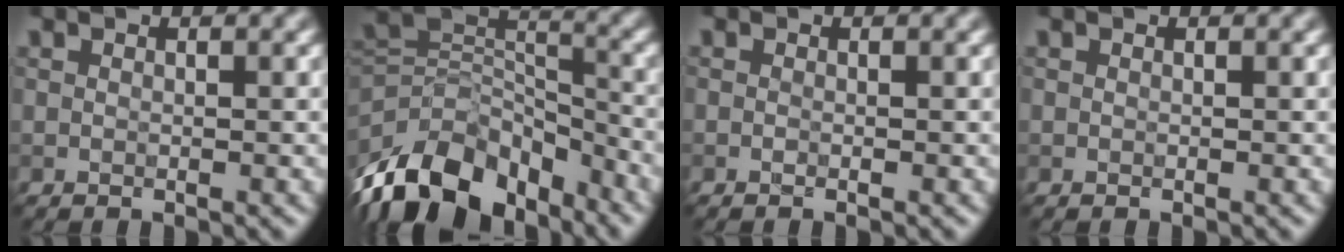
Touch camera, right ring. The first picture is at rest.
{"total": 13.1, "force": [-8.5, 7.3, 6.7], "torque": [-0.133, 0.012, -0.163]}
{"total": 0.0}
{"total": 0.0}